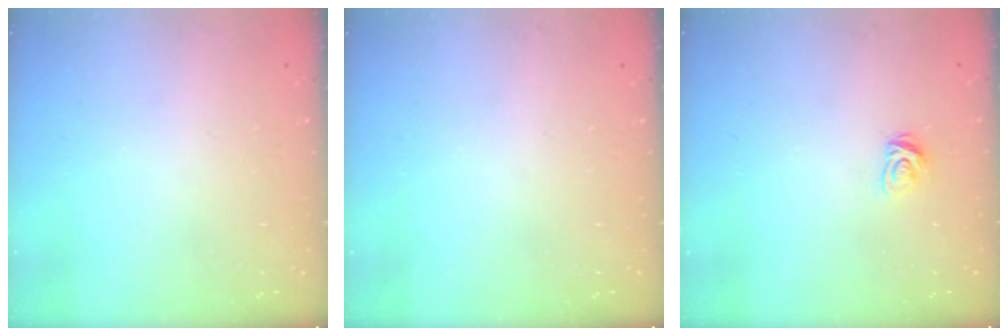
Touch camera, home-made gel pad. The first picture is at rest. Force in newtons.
{"total": 0.0}
{"total": 4.6, "press": 4.6, "slide": 0.5}